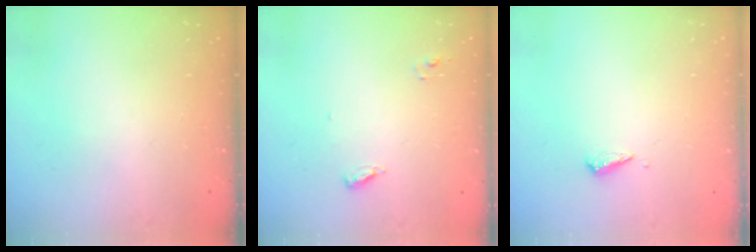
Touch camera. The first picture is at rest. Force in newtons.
{"total": 5.9, "press": 5.9, "slide": 0.3}
{"total": 3.0, "press": 3.0, "slide": 0.2}